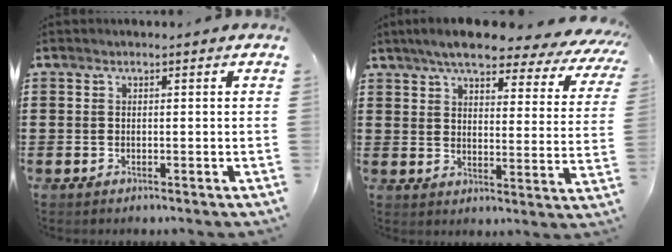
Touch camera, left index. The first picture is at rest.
{"total": 6.9, "force": [6.0, 0.8, 3.2], "torque": [-0.081, -0.033, 0.101]}